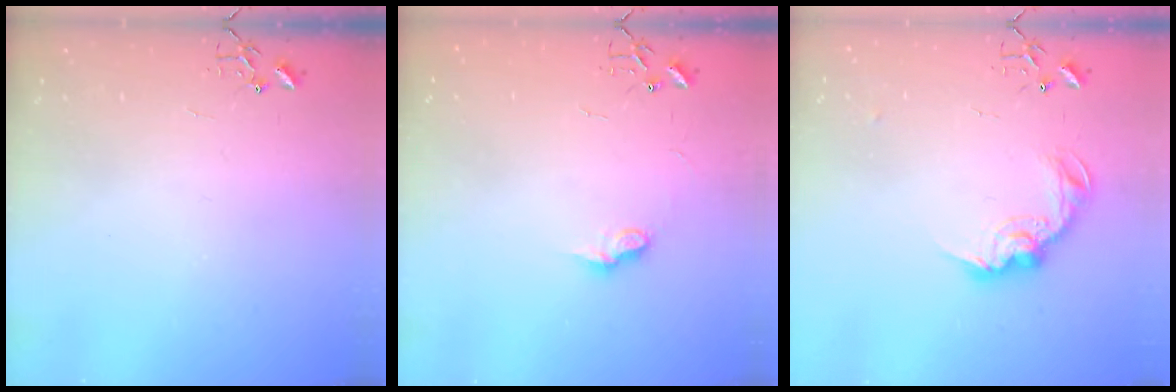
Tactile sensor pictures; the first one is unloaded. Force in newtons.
{"total": 7.2, "press": 7.2, "slide": 0.2}
{"total": 12.8, "press": 12.8, "slide": 0.7}